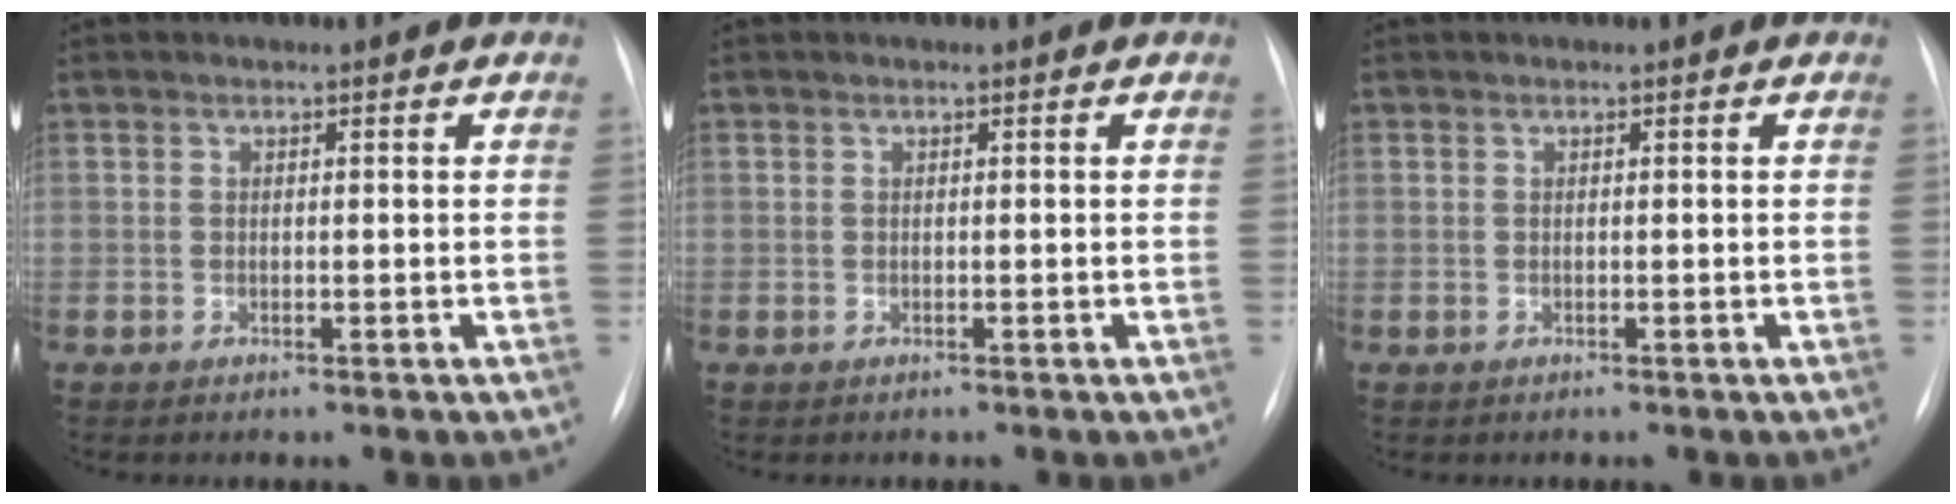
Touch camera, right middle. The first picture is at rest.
{"total": 0.0}
{"total": 0.0}